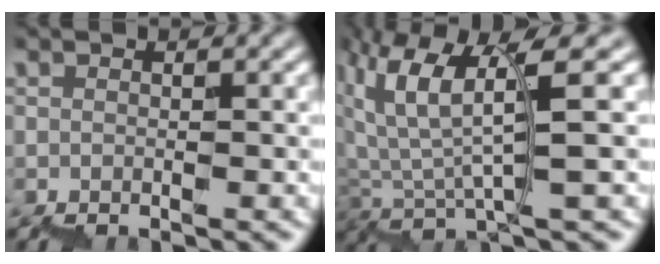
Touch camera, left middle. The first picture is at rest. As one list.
[{"total": 6.1, "force": [4.0, 0.6, 4.7], "torque": [-0.102, 0.006, 0.076]}]